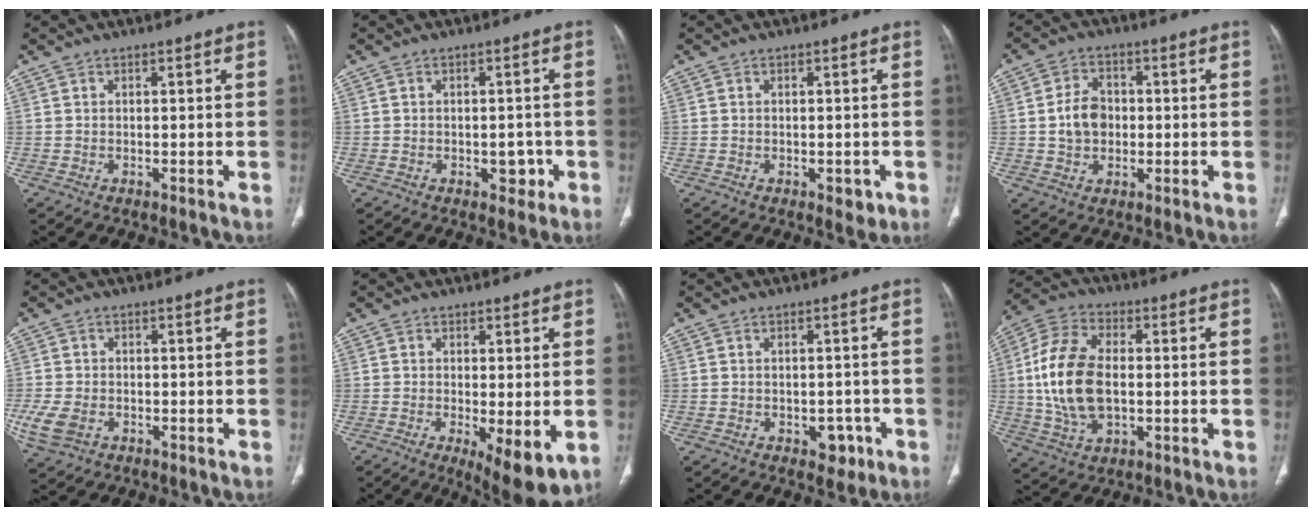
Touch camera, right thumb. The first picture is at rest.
{"total": 3.1, "force": [-1.1, 2.1, 2.0], "torque": [-0.007, 0.005, -0.011]}
{"total": 2.3, "force": [-0.9, 1.4, 1.7], "torque": [-0.010, 0.001, -0.007]}
{"total": 6.9, "force": [-0.1, 5.3, 4.4], "torque": [-0.060, 0.011, -0.004]}
{"total": 6.0, "force": [-1.9, 4.2, 3.8], "torque": [-0.092, 0.000, -0.031]}
{"total": 8.6, "force": [-2.1, 2.9, 7.9], "torque": [-0.119, -0.025, -0.027]}
{"total": 3.5, "force": [-1.6, 2.5, 1.9], "torque": [-0.004, 0.009, -0.016]}
{"total": 15.9, "force": [0.0, 9.4, 12.8], "torque": [-0.255, 0.011, 0.002]}